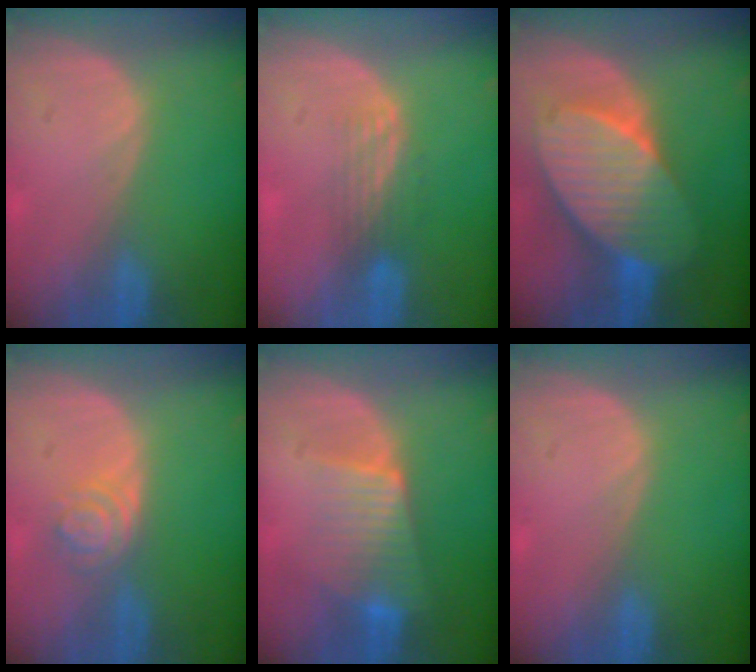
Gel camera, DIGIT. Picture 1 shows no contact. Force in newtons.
{"total": 3.4, "press": 2.9, "slide": 1.8}
{"total": 10.5, "press": 10.5, "slide": 0.6}
{"total": 4.3, "press": 3.7, "slide": 2.2}
{"total": 6.7, "press": 6.2, "slide": 2.4}
{"total": 0.0}